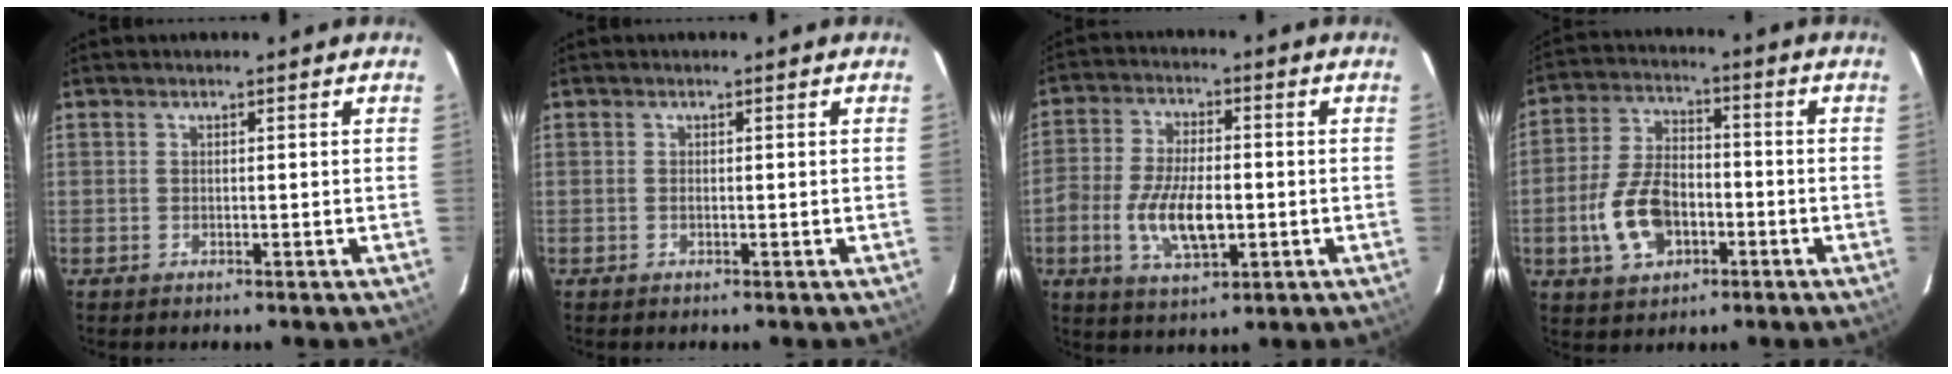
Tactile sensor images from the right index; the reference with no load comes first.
{"total": 0.0}
{"total": 10.9, "force": [-2.6, 4.9, 9.4], "torque": [-0.192, -0.004, -0.048]}
{"total": 11.9, "force": [-3.9, 7.2, 8.7], "torque": [-0.182, 0.012, -0.063]}